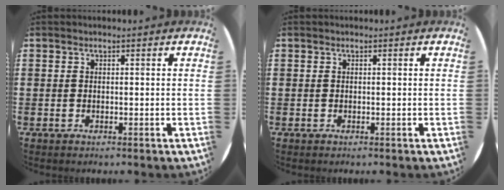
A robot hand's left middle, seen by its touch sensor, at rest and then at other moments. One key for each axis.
{"total": 0.0}